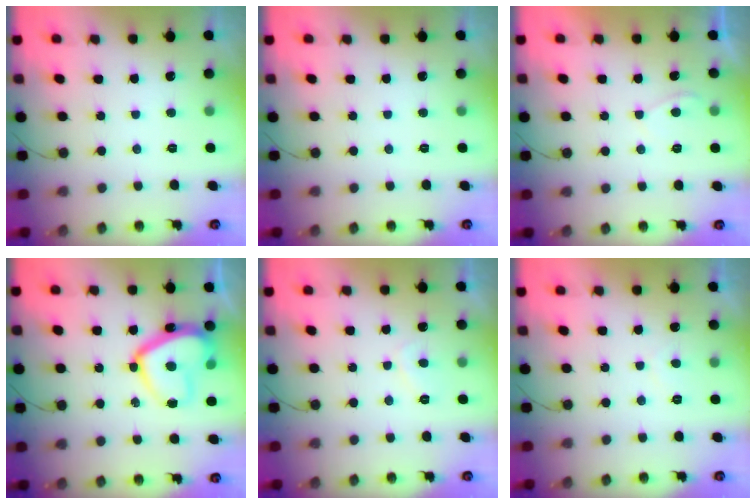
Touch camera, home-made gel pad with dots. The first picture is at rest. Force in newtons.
{"total": 0.0}
{"total": 1.3, "press": 1.2, "slide": 0.6}
{"total": 15.5, "press": 15.4, "slide": 1.4}
{"total": 2.1, "press": 2.0, "slide": 0.8}
{"total": 0.6, "press": 0.0, "slide": 0.6}